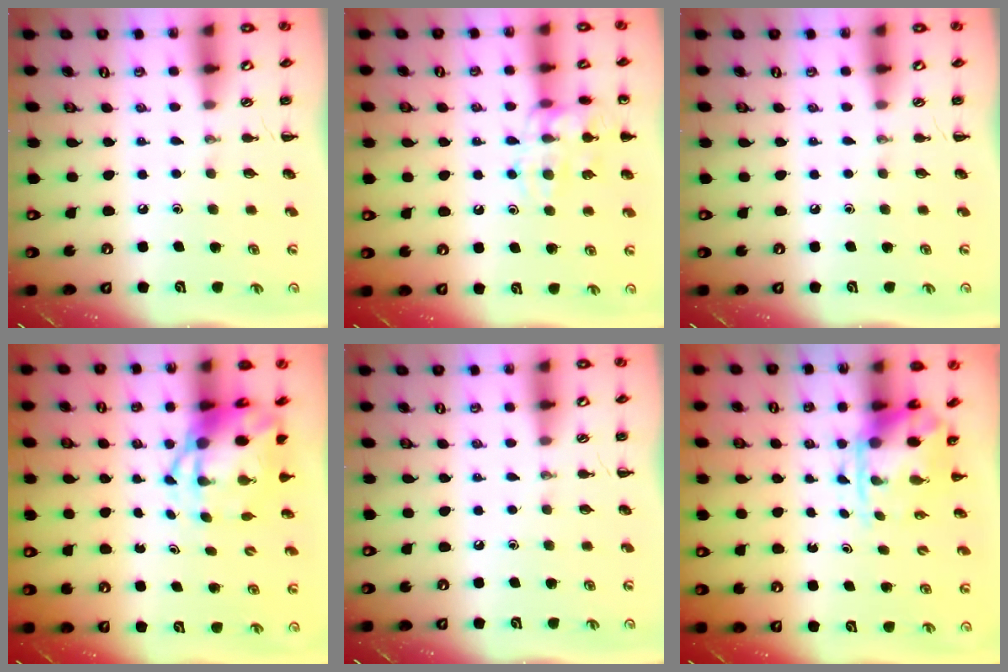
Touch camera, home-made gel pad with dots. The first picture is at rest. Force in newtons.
{"total": 14.6, "press": 14.5, "slide": 1.5}
{"total": 0.0}
{"total": 6.0, "press": 5.8, "slide": 1.7}
{"total": 0.0}
{"total": 3.6, "press": 3.5, "slide": 0.9}